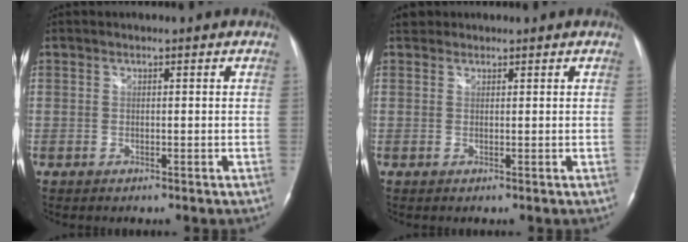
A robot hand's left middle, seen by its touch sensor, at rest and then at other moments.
{"total": 1.4, "force": [1.1, 0.9, -0.1], "torque": [0.004, 0.014, 0.015]}